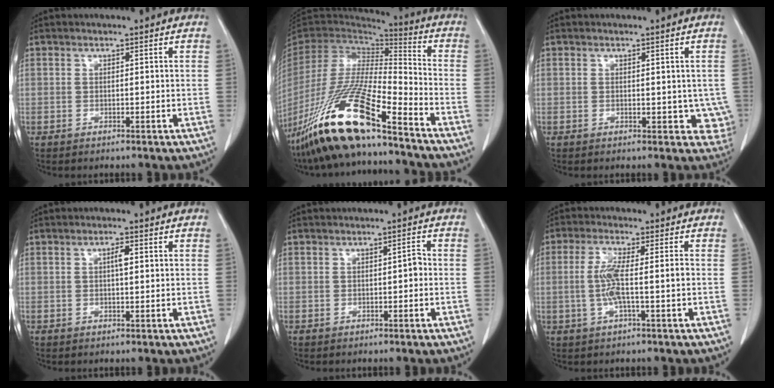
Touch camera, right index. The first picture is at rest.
{"total": 20.9, "force": [-14.1, 2.4, 15.3], "torque": [-0.316, -0.055, -0.268]}
{"total": 4.1, "force": [-0.1, 2.5, 3.2], "torque": [-0.013, -0.002, 0.002]}
{"total": 1.6, "force": [0.3, 0.3, 1.5], "torque": [-0.027, 0.004, 0.004]}
{"total": 1.4, "force": [-0.3, 0.5, 1.3], "torque": [-0.016, 0.004, -0.005]}
{"total": 5.4, "force": [-0.9, 0.2, 5.4], "torque": [-0.113, 0.003, -0.016]}